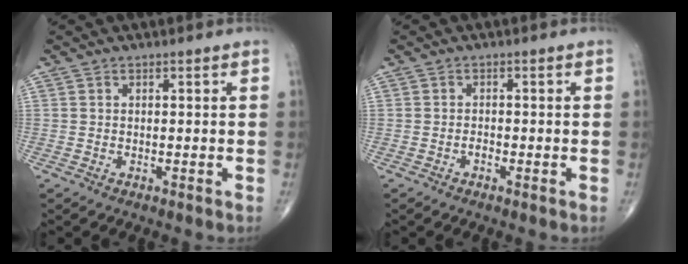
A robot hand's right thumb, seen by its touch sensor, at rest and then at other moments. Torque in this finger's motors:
{"motor_torque": [0.45, 0.12, 0.01, -0.32, -0.05]}